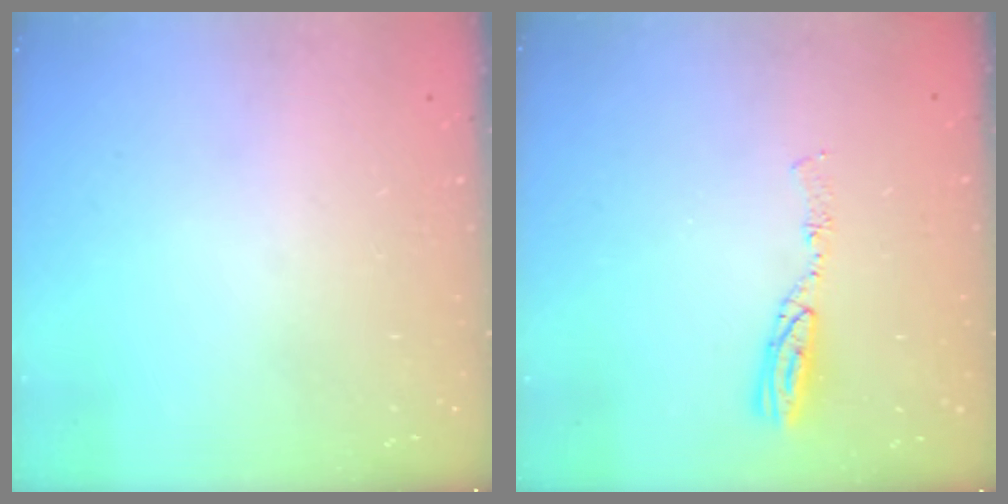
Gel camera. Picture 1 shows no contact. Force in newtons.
{"total": 5.4, "press": 5.4, "slide": 0.5}